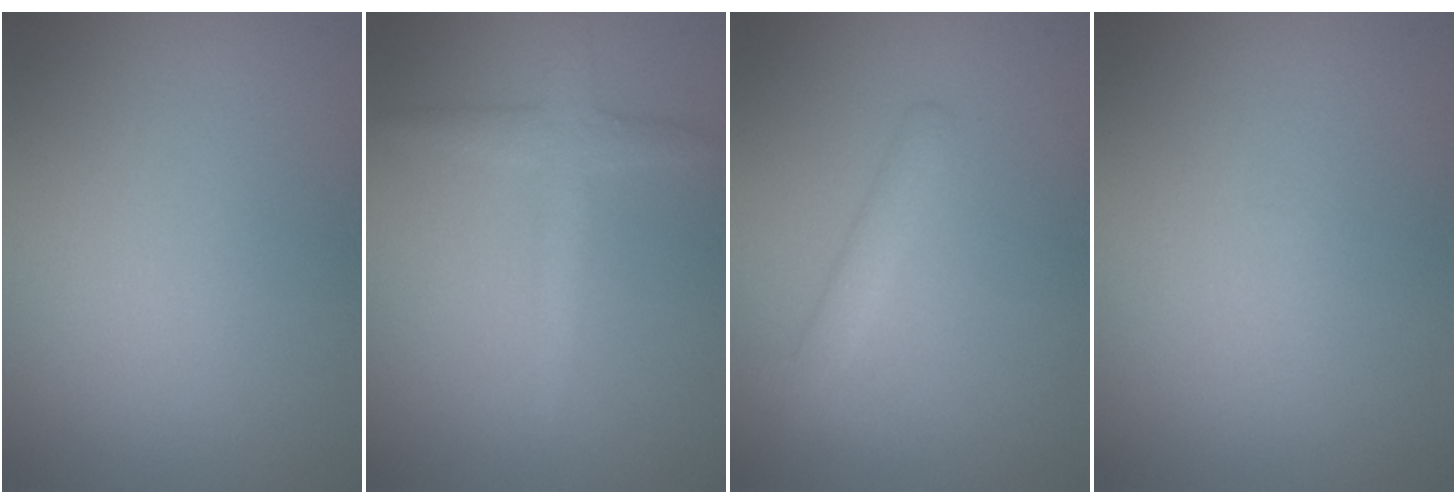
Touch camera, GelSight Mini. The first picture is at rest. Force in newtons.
{"total": 2.5, "press": 2.5, "slide": 0.0}
{"total": 2.0, "press": 2.0, "slide": 0.0}
{"total": 0.0}